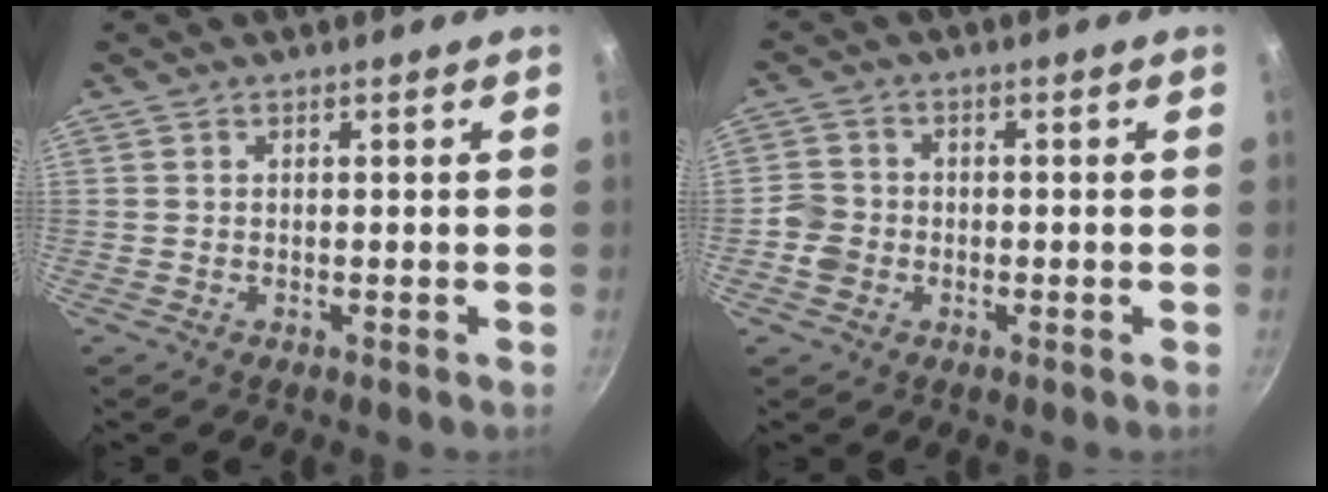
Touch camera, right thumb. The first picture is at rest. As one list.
[{"total": 4.3, "force": [-1.5, 3.8, 1.4], "torque": [-0.014, 0.019, -0.035]}]